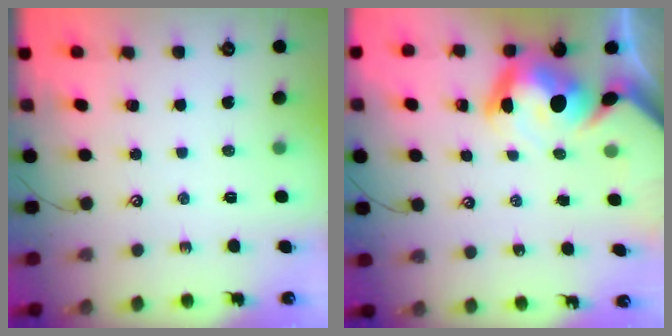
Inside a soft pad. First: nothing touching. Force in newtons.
{"total": 12.9, "press": 12.8, "slide": 1.1}